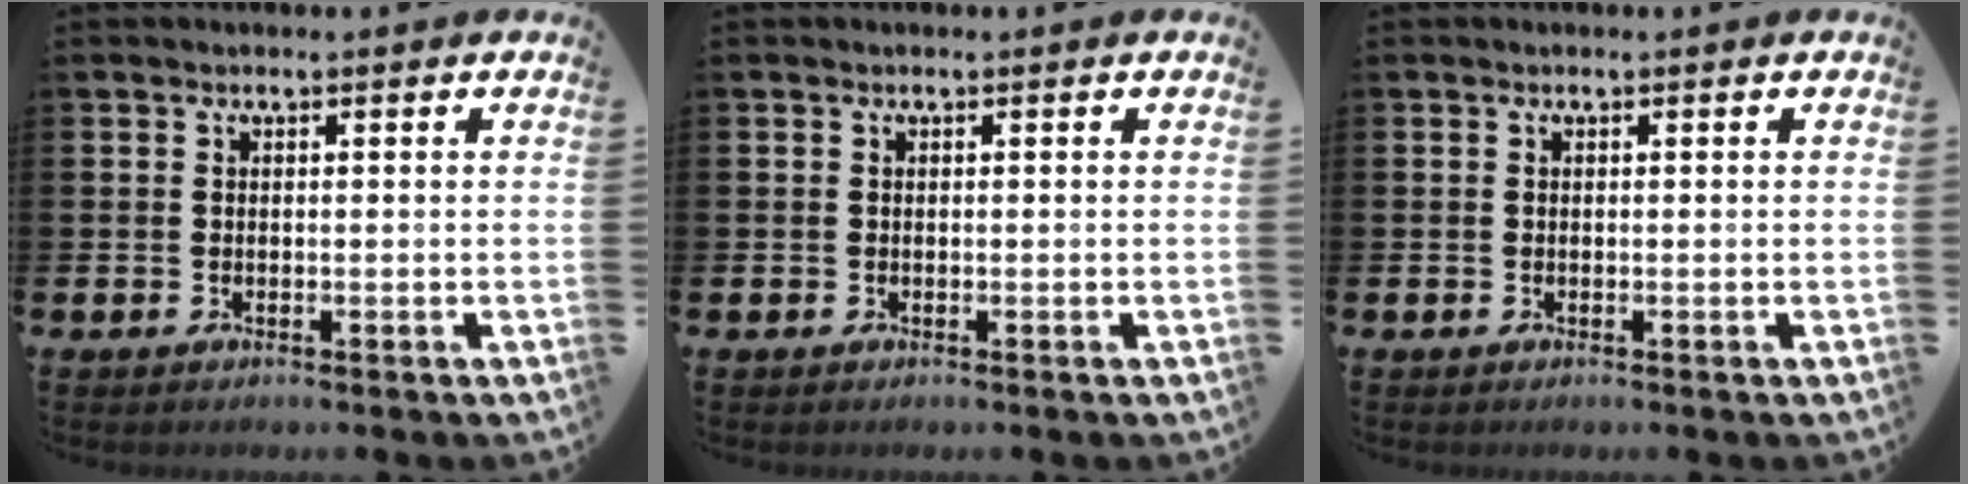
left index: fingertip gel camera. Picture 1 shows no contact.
{"total": 0.0}
{"total": 0.0}